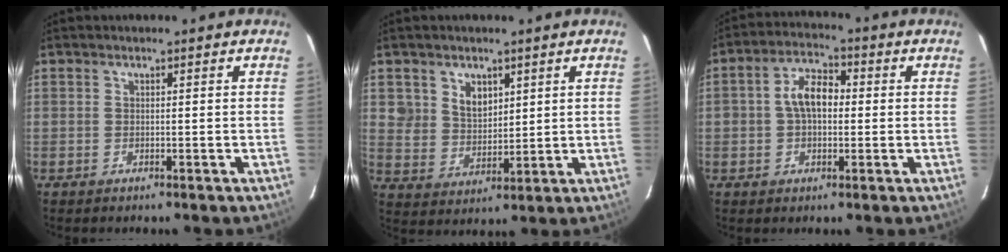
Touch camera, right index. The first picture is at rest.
{"total": 6.9, "force": [3.3, 5.5, 2.5], "torque": [-0.042, 0.006, 0.072]}
{"total": 6.9, "force": [0.1, 4.5, 5.3], "torque": [-0.097, 0.021, 0.002]}